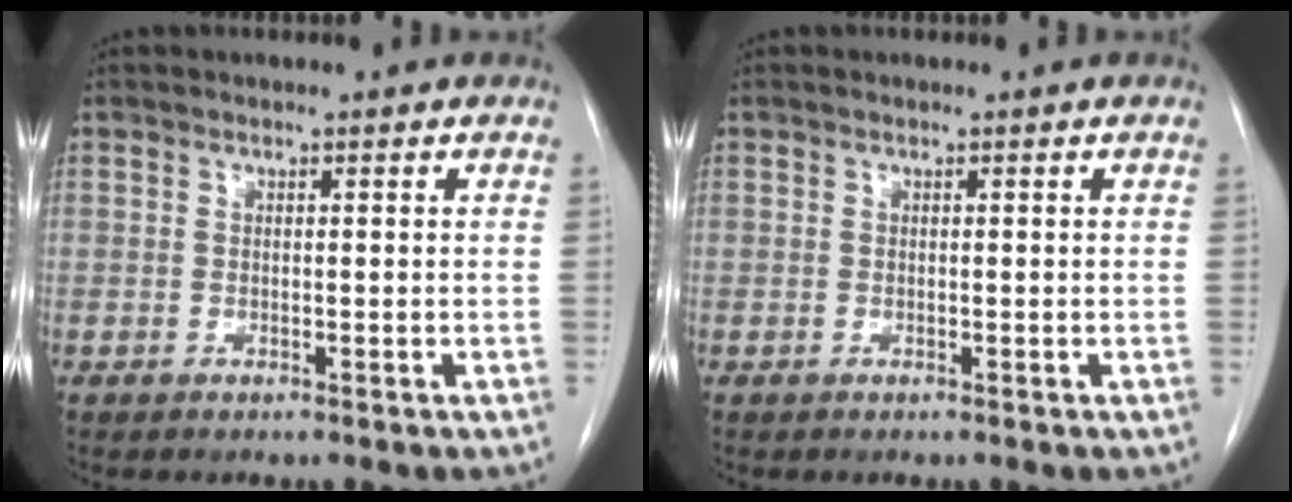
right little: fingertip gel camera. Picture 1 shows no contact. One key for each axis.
{"total": 0.0}